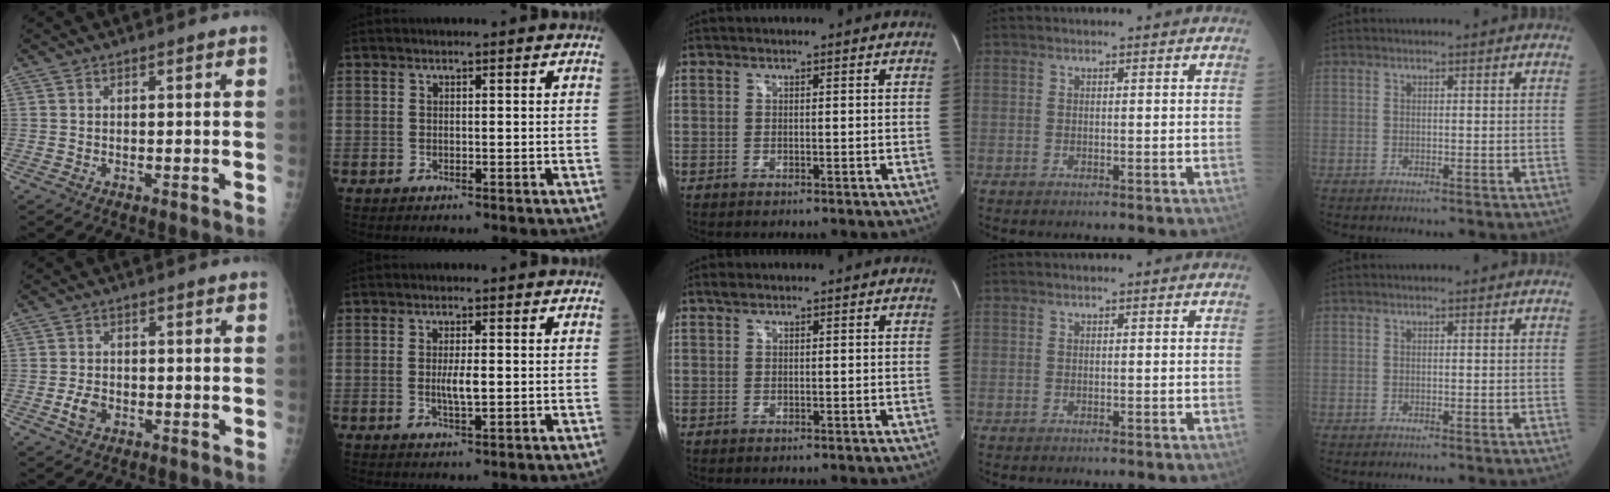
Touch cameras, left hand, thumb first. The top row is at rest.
{"thumb": {"total": 3.1, "force": [-1.2, 2.1, 1.9], "torque": [-0.034, 0.008, -0.021]}, "index": {"total": 2.6, "force": [0.0, 0.4, 2.6], "torque": [-0.053, -0.005, 0.001]}, "middle": {"total": 0.7, "force": [0.6, 0.3, 0.3], "torque": [-0.006, 0.009, 0.010]}}